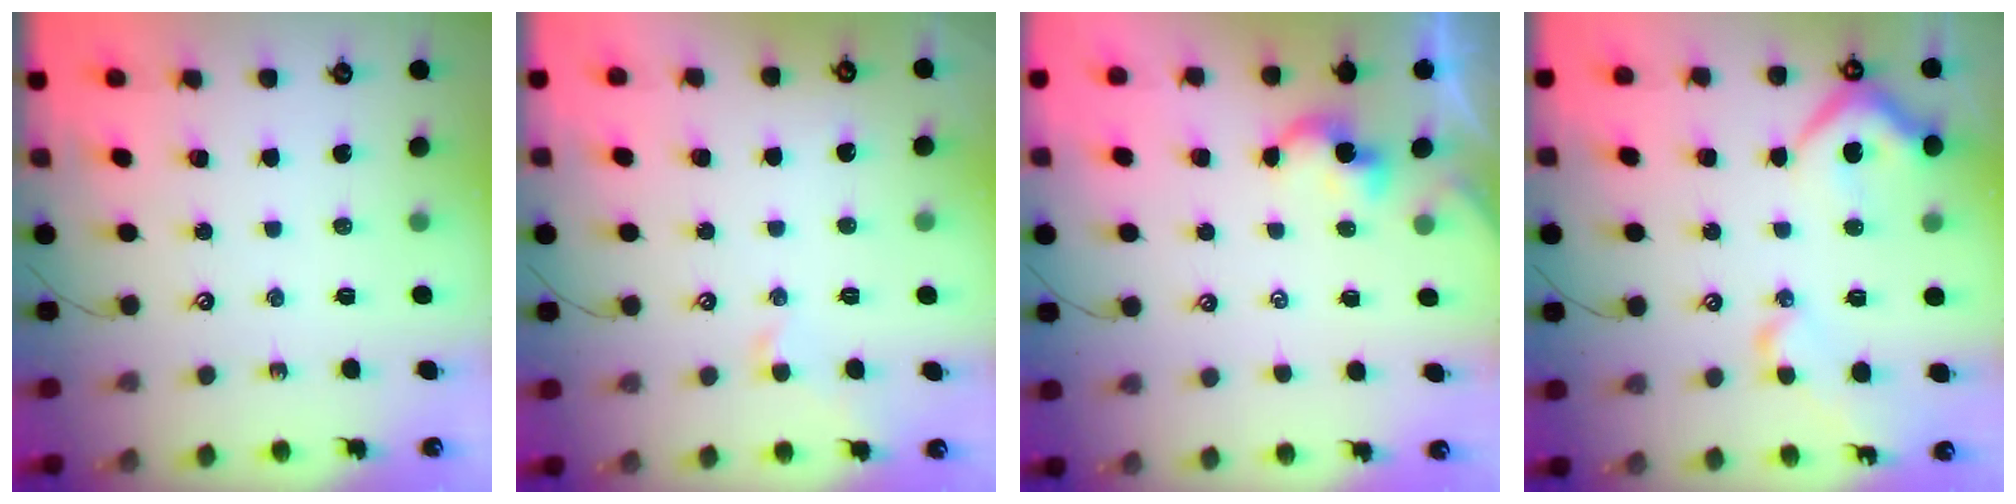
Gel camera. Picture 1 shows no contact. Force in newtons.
{"total": 0.5, "press": 0.1, "slide": 0.5}
{"total": 1.8, "press": 1.7, "slide": 0.2}
{"total": 10.9, "press": 10.7, "slide": 1.8}